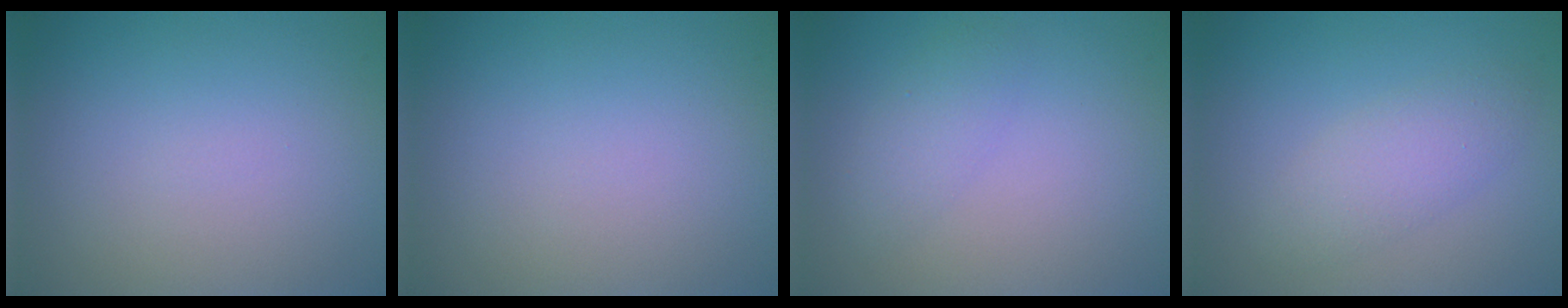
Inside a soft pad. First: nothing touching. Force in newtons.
{"total": 0.0}
{"total": 1.9, "press": 1.9, "slide": 0.1}
{"total": 2.7, "press": 2.7, "slide": 0.1}